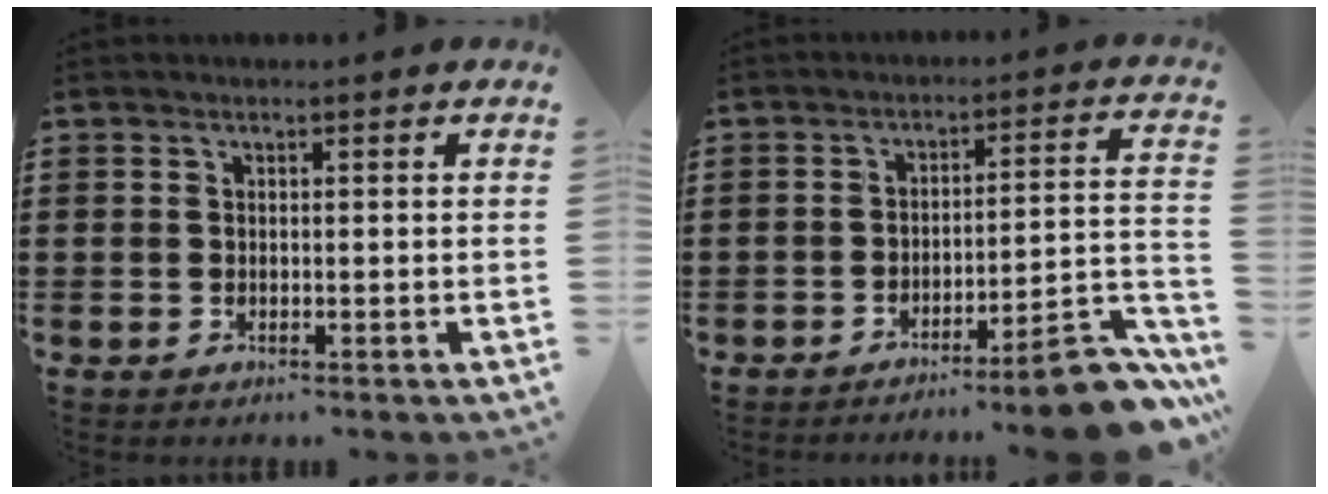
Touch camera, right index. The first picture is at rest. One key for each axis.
{"total": 9.7, "fx": -7.7, "fy": 0.9, "fz": 5.8, "tx": -0.077, "ty": 0.022, "tz": -0.142}